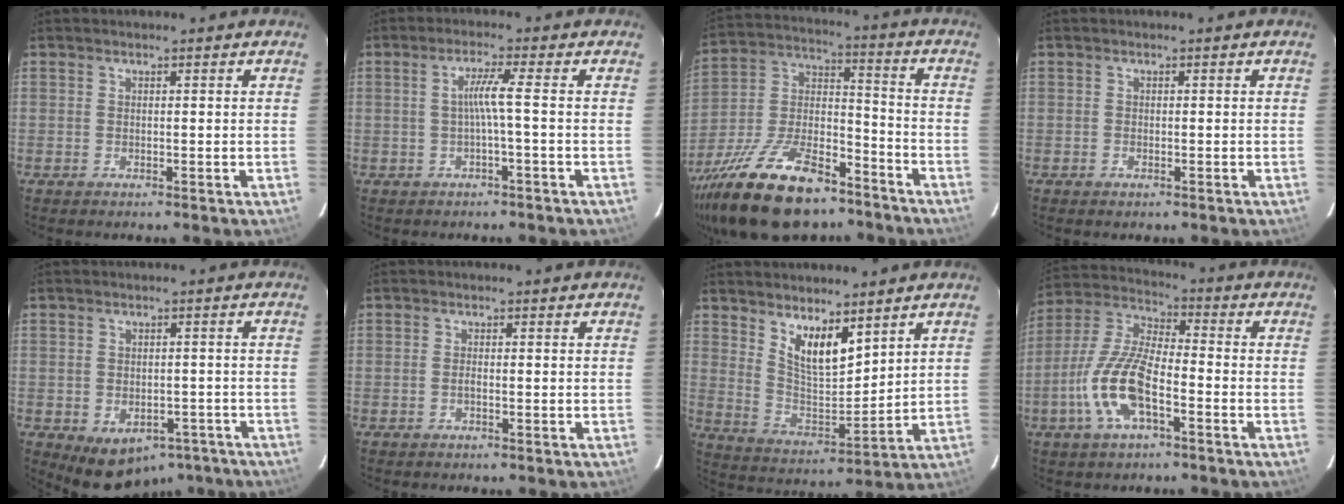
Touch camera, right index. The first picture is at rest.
{"total": 3.5, "force": [-0.7, -1.0, 3.3], "torque": [-0.066, -0.001, -0.011]}
{"total": 24.8, "force": [-17.0, 10.6, 14.6], "torque": [-0.294, -0.004, -0.279]}
{"total": 0.6, "force": [-0.4, 0.4, 0.3], "torque": [-0.004, -0.001, -0.008]}
{"total": 9.7, "force": [-6.2, 6.4, 3.7], "torque": [-0.062, 0.012, -0.057]}
{"total": 0.8, "force": [-0.3, 0.2, 0.7], "torque": [-0.016, 0.001, -0.007]}
{"total": 9.7, "force": [6.5, 3.6, 6.3], "torque": [-0.109, -0.010, 0.130]}
{"total": 13.6, "force": [-5.3, 4.7, 11.6], "torque": [-0.251, -0.002, -0.105]}